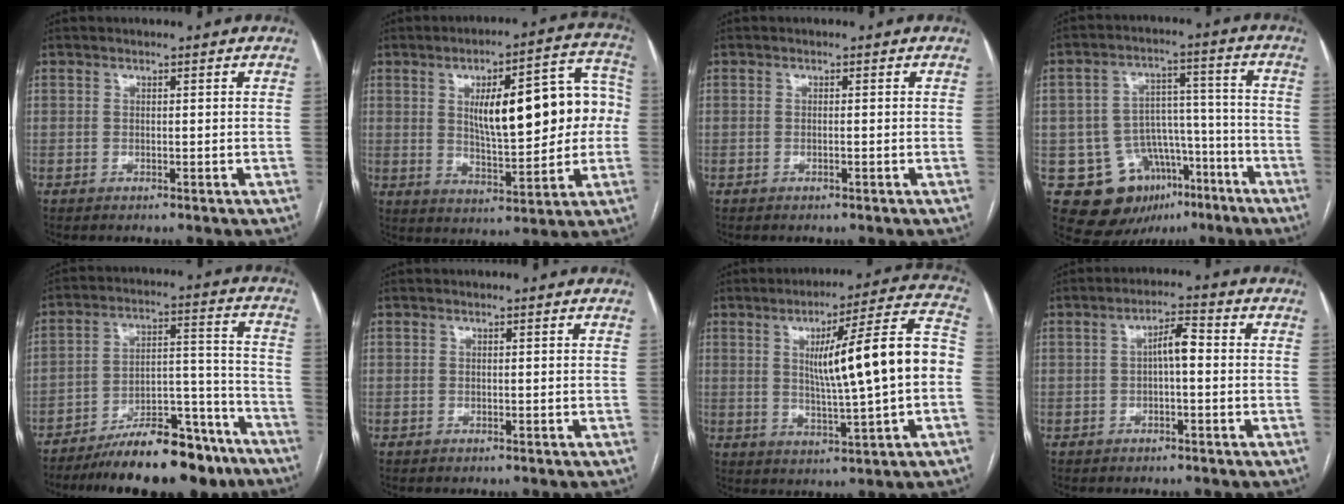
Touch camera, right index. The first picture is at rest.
{"total": 17.3, "force": [1.9, 5.2, 16.4], "torque": [-0.221, 0.039, 0.038]}
{"total": 0.0}
{"total": 14.5, "force": [-7.2, 10.9, 6.4], "torque": [-0.094, 0.056, -0.095]}
{"total": 17.9, "force": [-14.0, 5.3, 9.9], "torque": [-0.122, 0.046, -0.220]}
{"total": 0.0}
{"total": 15.9, "force": [0.6, 0.5, 15.9], "torque": [-0.232, 0.023, 0.010]}
{"total": 3.9, "force": [-0.1, 1.0, 3.7], "torque": [-0.062, 0.015, -0.002]}